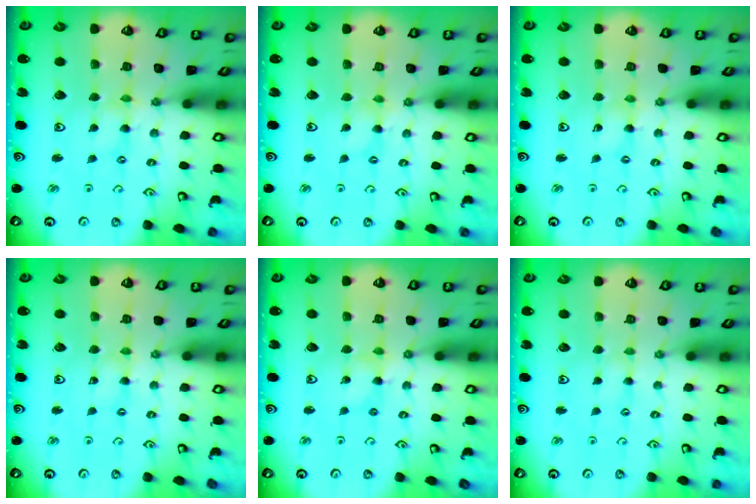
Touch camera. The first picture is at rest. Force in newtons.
{"total": 0.0}
{"total": 0.0}
{"total": 2.0, "press": 2.0, "slide": 0.3}
{"total": 1.8, "press": 1.8, "slide": 0.2}
{"total": 0.9, "press": 0.9, "slide": 0.2}